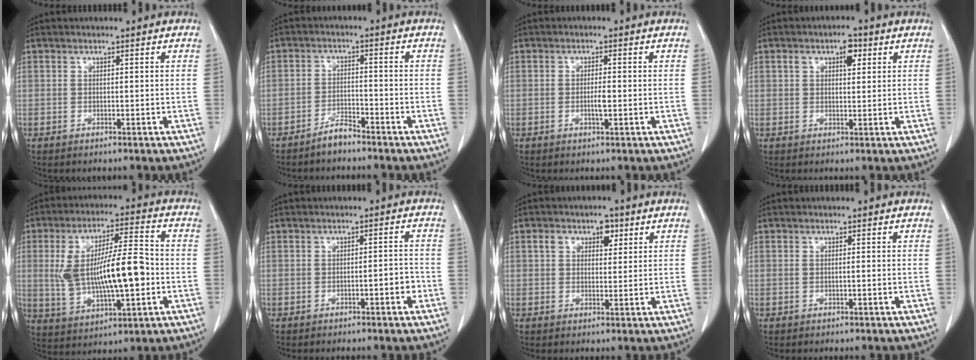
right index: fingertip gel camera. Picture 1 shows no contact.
{"total": 3.0, "force": [-2.7, 0.8, 1.0], "torque": [-0.015, 0.000, -0.049]}
{"total": 2.3, "force": [-0.4, 0.3, 2.2], "torque": [-0.043, -0.001, -0.007]}
{"total": 3.7, "force": [1.5, 1.7, 2.9], "torque": [-0.051, 0.012, 0.023]}
{"total": 15.5, "force": [-0.9, 4.2, 14.9], "torque": [-0.288, 0.014, -0.004]}
{"total": 2.5, "force": [-1.0, 0.5, 2.2], "torque": [-0.031, 0.002, -0.014]}
{"total": 4.9, "force": [2.2, 3.0, 3.2], "torque": [-0.050, 0.016, 0.035]}
{"total": 0.8, "force": [-0.1, 0.1, 0.8], "torque": [-0.015, 0.000, 0.001]}